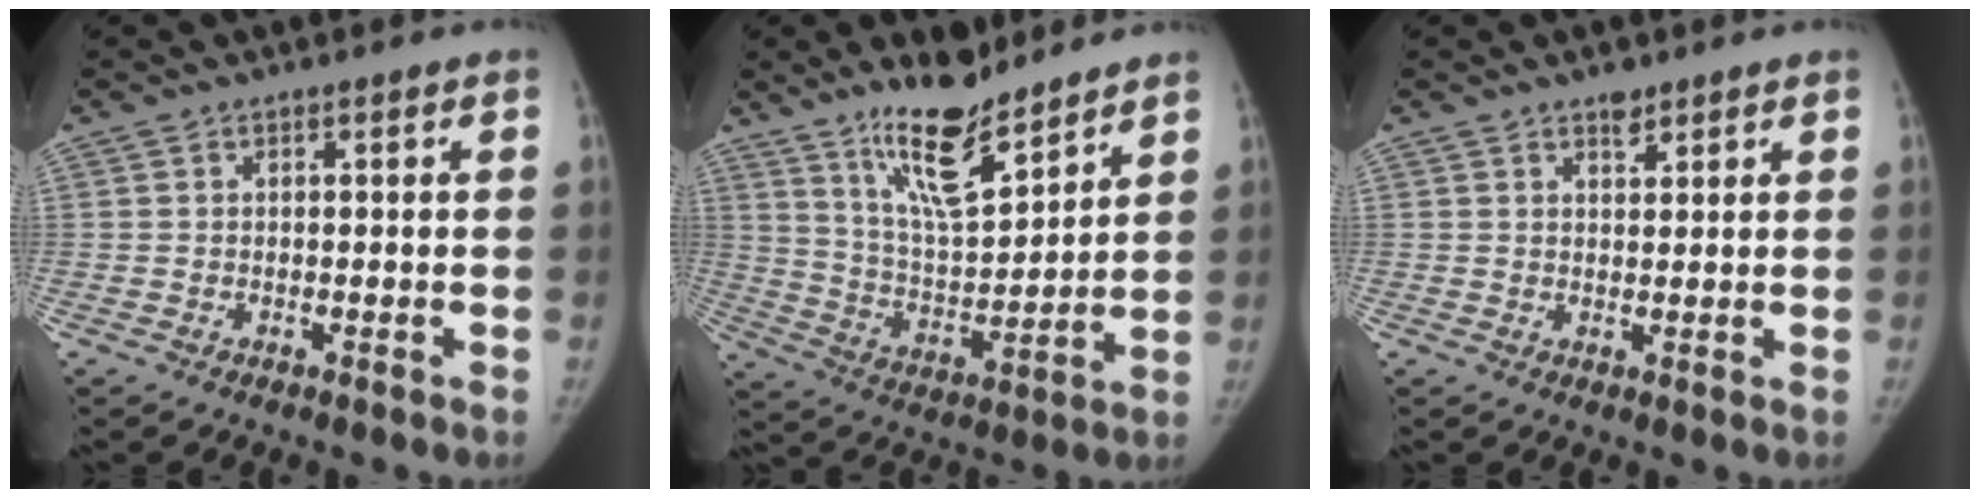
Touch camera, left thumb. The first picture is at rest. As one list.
[{"total": 14.6, "force": [10.9, 4.0, 8.8], "torque": [-0.130, -0.078, 0.201]}, {"total": 2.4, "force": [1.8, 1.1, 1.0], "torque": [-0.006, -0.011, 0.028]}]